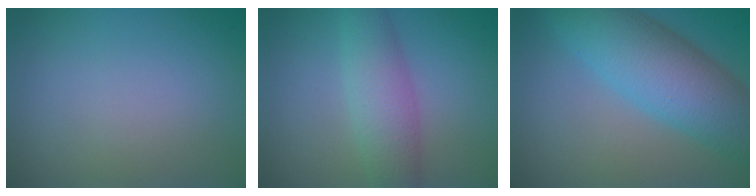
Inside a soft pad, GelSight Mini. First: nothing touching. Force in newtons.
{"total": 4.4, "press": 4.4, "slide": 0.1}
{"total": 9.0, "press": 9.0, "slide": 0.1}